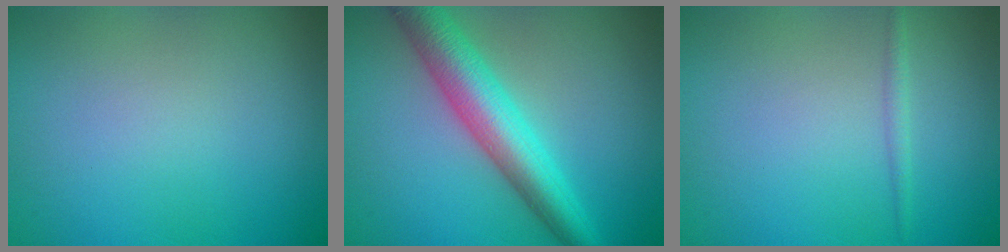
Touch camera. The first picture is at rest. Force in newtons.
{"total": 6.5, "press": 6.5, "slide": 0.1}
{"total": 1.0, "press": 1.0, "slide": 0.0}